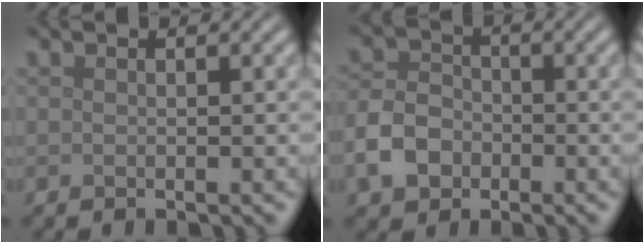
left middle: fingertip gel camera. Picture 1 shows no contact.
{"total": 4.7, "force": [-2.1, 3.6, 2.3], "torque": [-0.052, 0.003, -0.048]}